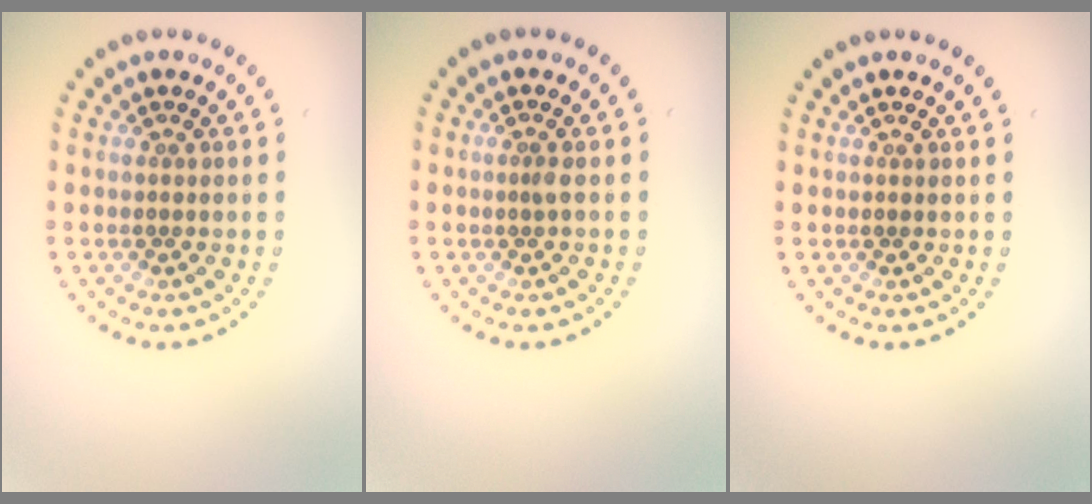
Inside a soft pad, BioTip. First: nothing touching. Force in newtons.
{"total": 0.8, "press": 0.5, "slide": 0.6}
{"total": 0.0}